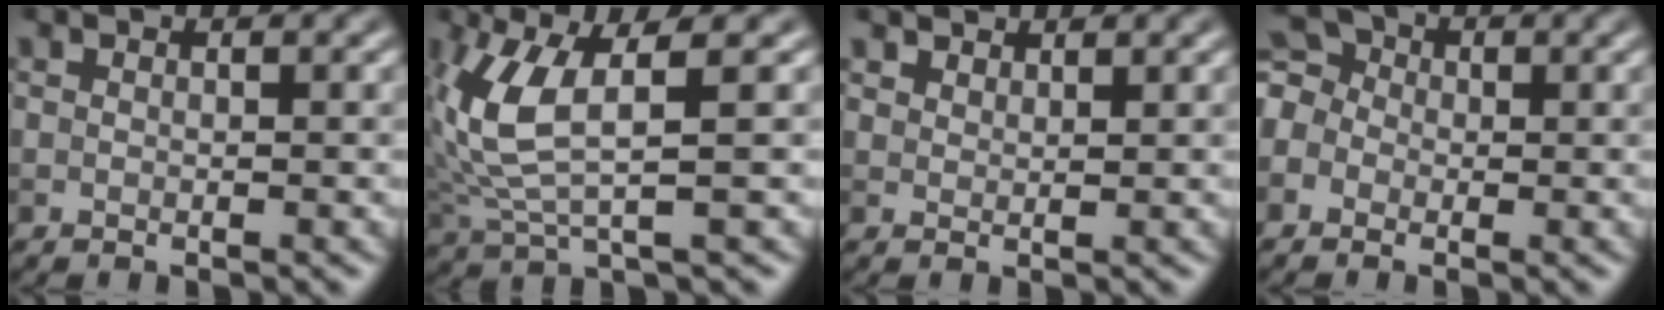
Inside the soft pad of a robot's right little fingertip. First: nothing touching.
{"total": 6.4, "force": [1.2, 2.2, 5.9], "torque": [-0.154, -0.004, 0.030]}
{"total": 2.1, "force": [1.9, 0.8, 0.3], "torque": [-0.012, -0.006, 0.042]}
{"total": 3.8, "force": [-0.5, 3.4, 1.6], "torque": [-0.027, 0.022, -0.027]}